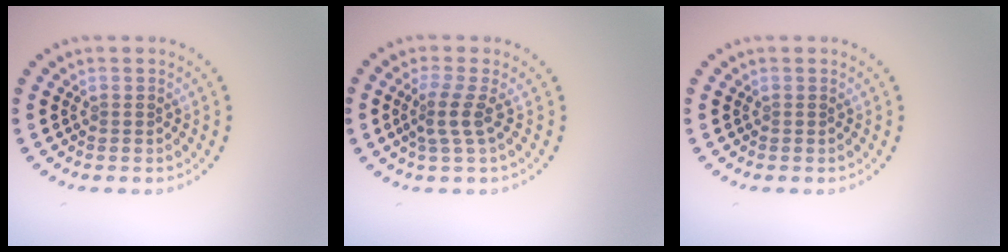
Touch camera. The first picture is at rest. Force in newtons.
{"total": 2.2, "press": 1.5, "slide": 1.7}
{"total": 0.0}